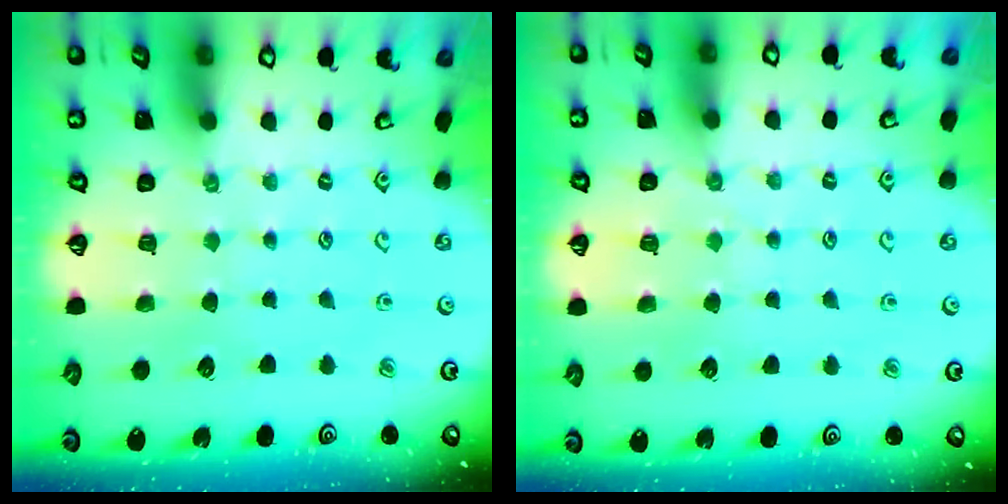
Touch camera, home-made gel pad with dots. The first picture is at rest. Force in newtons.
{"total": 3.9, "press": 3.9, "slide": 0.4}